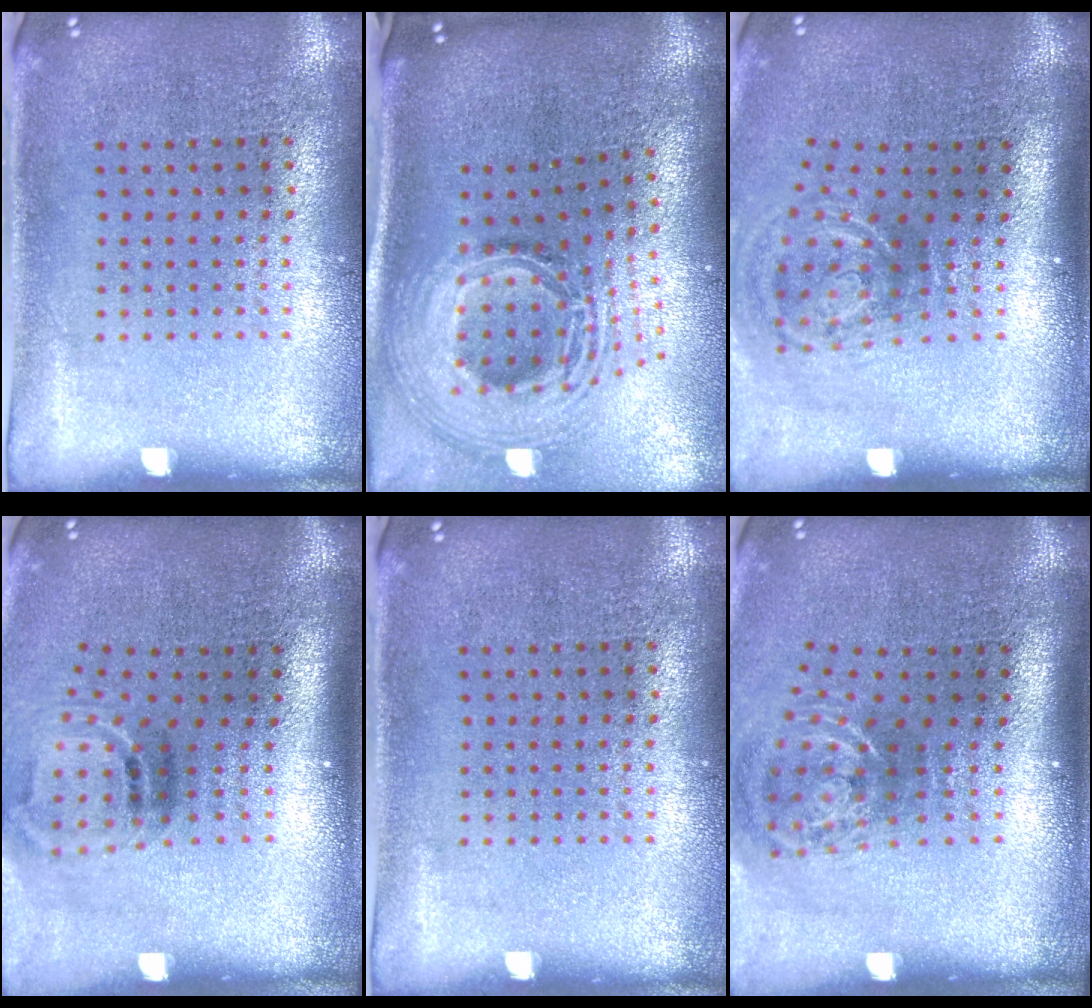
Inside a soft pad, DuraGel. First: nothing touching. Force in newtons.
{"total": 3.0, "press": 2.1, "slide": 2.2}
{"total": 2.1, "press": 1.2, "slide": 1.7}
{"total": 1.9, "press": 1.2, "slide": 1.5}
{"total": 0.0}
{"total": 2.0, "press": 1.2, "slide": 1.6}